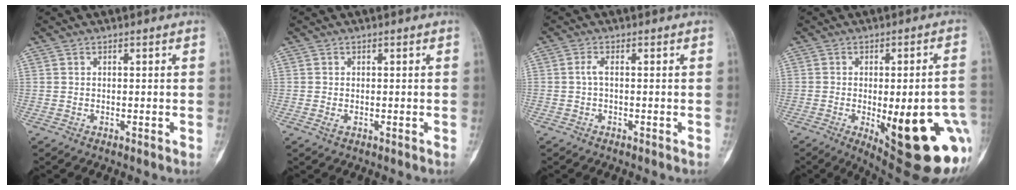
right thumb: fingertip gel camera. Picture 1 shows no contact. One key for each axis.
{"total": 0.9, "fx": -0.1, "fy": 0.6, "fz": 0.7, "tx": -0.016, "ty": 0.000, "tz": -0.003}
{"total": 1.3, "fx": -0.1, "fy": 0.4, "fz": 1.3, "tx": -0.026, "ty": 0.002, "tz": -0.005}
{"total": 24.9, "fx": -6.9, "fy": 8.0, "fz": 22.5, "tx": -0.217, "ty": -0.003, "tz": -0.065}